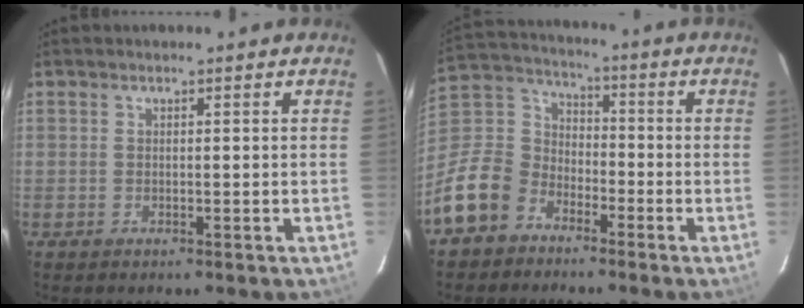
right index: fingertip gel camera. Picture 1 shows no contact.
{"total": 14.6, "force": [-8.8, 10.5, 5.0], "torque": [-0.141, 0.040, -0.167]}